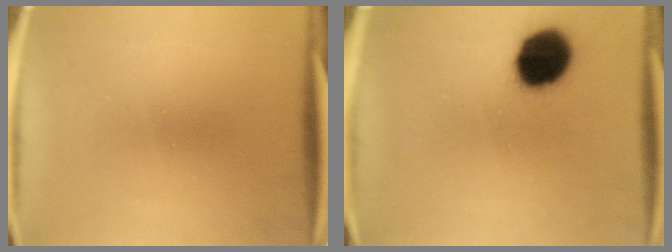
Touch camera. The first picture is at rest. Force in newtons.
{"total": 14.3}